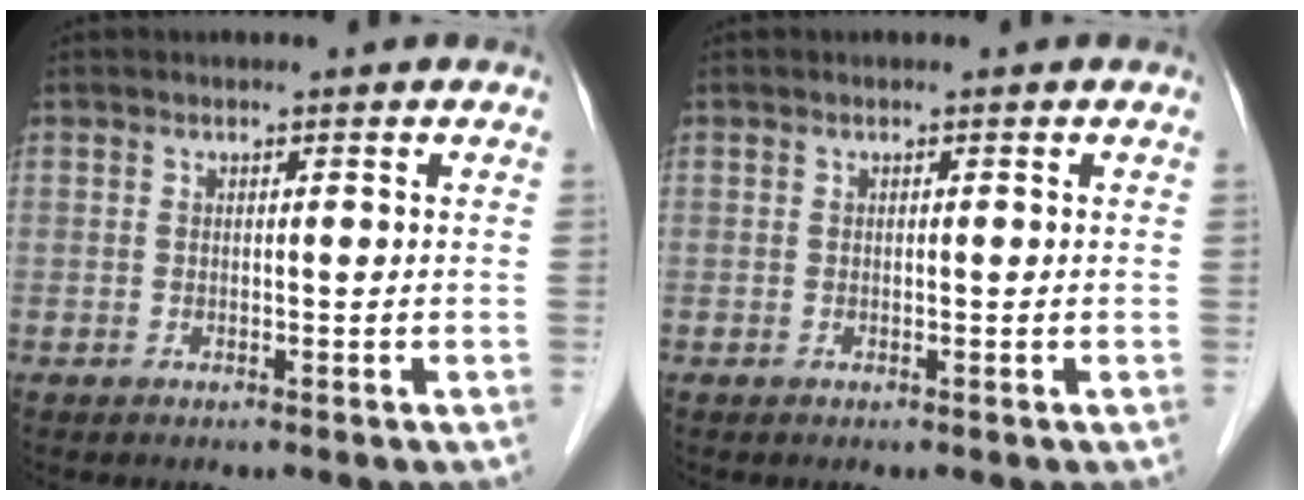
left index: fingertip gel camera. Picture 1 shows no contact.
{"total": 0.0}